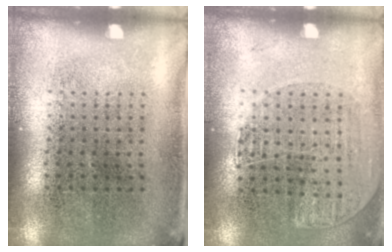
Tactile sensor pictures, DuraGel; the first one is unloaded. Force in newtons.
{"total": 1.2, "press": 1.1, "slide": 0.5}